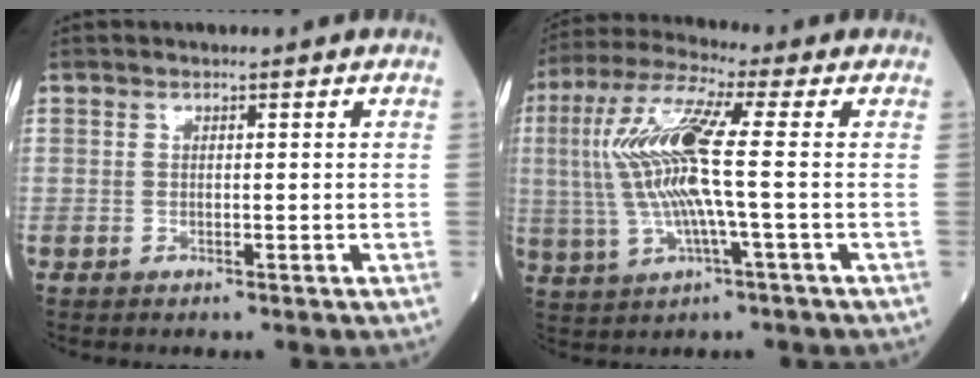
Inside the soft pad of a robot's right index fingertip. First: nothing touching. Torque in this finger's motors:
{"motor_torque": [1.98, 0.16, 1.05, 0.21]}